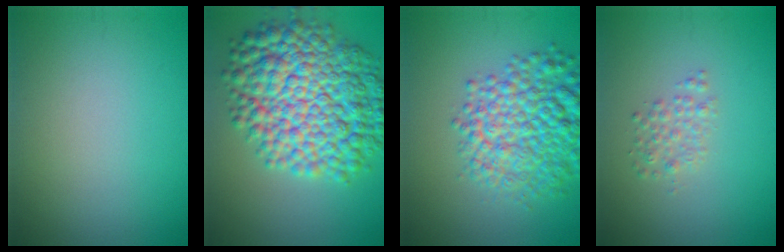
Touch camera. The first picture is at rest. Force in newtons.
{"total": 12.2, "press": 12.2, "slide": 0.2}
{"total": 8.0, "press": 8.0, "slide": 0.3}
{"total": 1.5, "press": 1.5, "slide": 0.0}